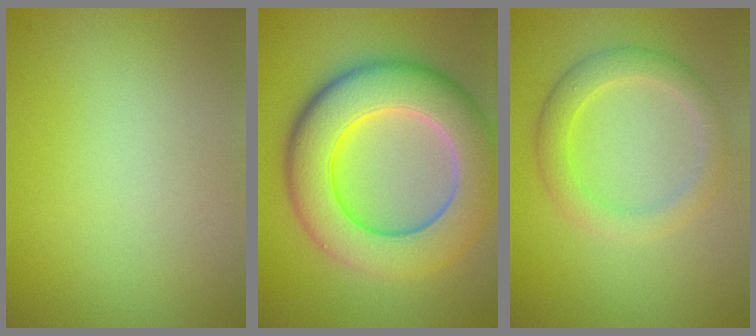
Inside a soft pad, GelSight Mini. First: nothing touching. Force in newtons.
{"total": 11.1, "press": 11.1, "slide": 0.6}
{"total": 3.1, "press": 3.1, "slide": 0.3}